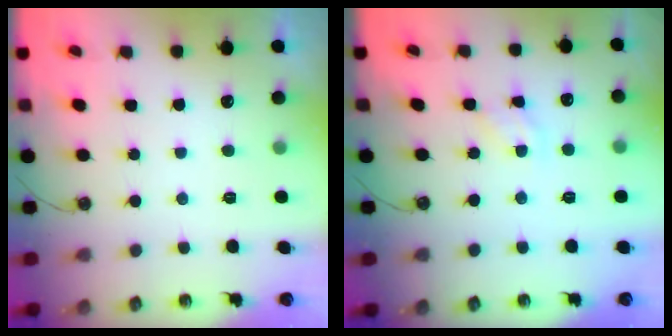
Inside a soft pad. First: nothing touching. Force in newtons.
{"total": 3.0, "press": 2.9, "slide": 0.4}